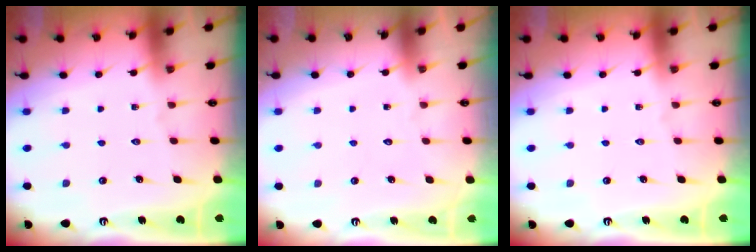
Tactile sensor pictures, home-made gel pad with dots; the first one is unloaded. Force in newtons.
{"total": 1.7, "press": 1.7, "slide": 0.1}
{"total": 0.0}